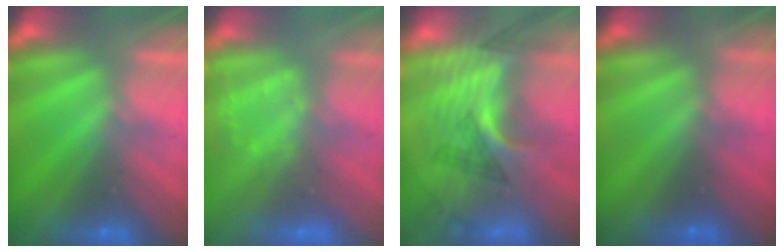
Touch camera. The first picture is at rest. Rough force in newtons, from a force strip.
{"total": 3.0}
{"total": 2.9}
{"total": 9.1}